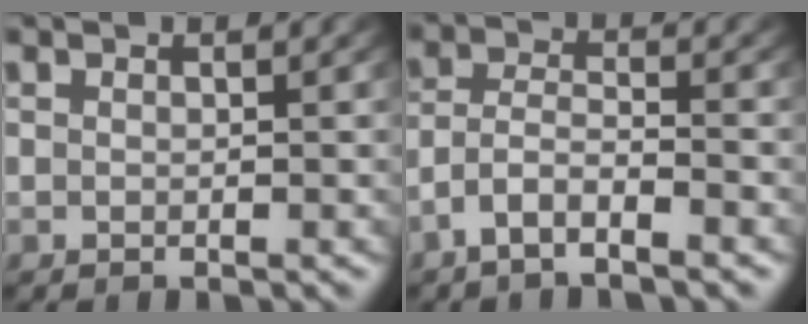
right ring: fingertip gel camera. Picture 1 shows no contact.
{"total": 3.9, "force": [-2.5, 2.1, 2.0], "torque": [-0.053, -0.016, -0.043]}